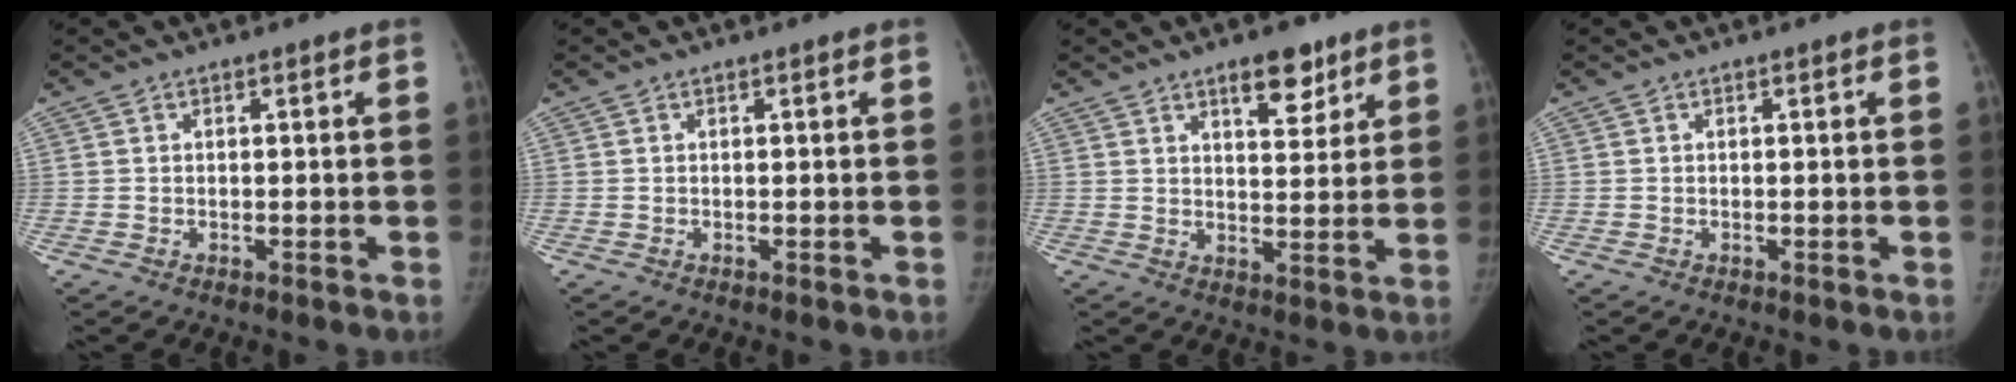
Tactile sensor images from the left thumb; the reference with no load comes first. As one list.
[{"total": 0.0}, {"total": 7.4, "force": [4.8, 3.3, 4.6], "torque": [-0.039, -0.028, 0.069]}, {"total": 0.0}]